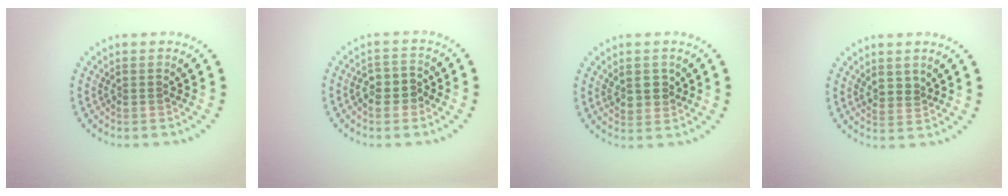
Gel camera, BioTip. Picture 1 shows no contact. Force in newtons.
{"total": 2.5, "press": 2.3, "slide": 1.0}
{"total": 2.6, "press": 2.5, "slide": 0.7}
{"total": 1.3, "press": 1.1, "slide": 0.7}